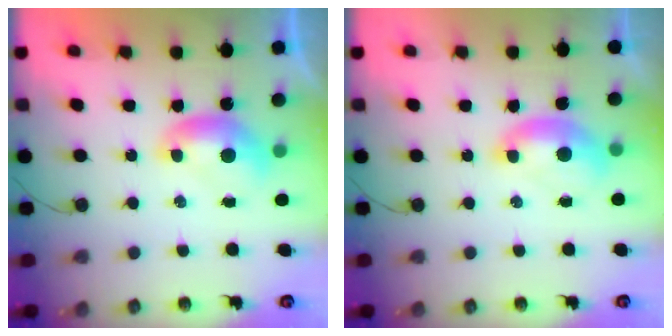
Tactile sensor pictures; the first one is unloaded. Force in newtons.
{"total": 1.7, "press": 1.6, "slide": 0.6}